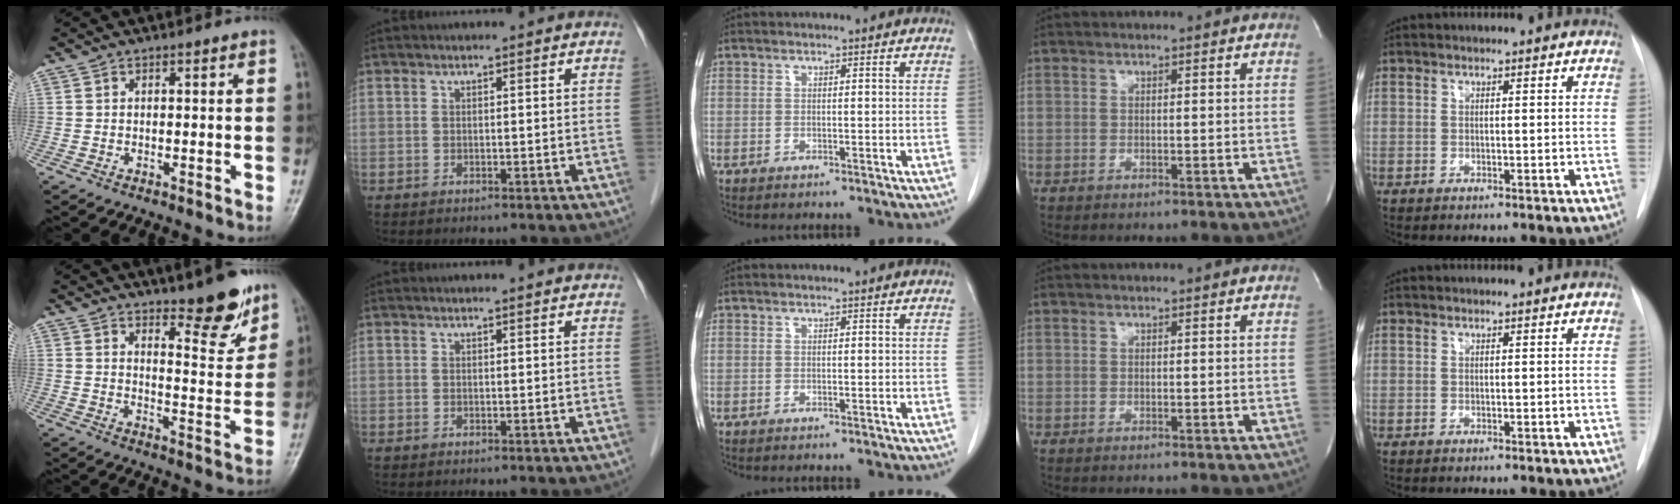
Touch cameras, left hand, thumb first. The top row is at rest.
{"thumb": {"total": 9.4, "force": [7.2, 2.5, 5.5], "torque": [-0.052, -0.062, 0.112]}, "index": {"total": 1.4, "force": [1.4, 0.0, 0.4], "torque": [-0.014, 0.007, 0.015]}}